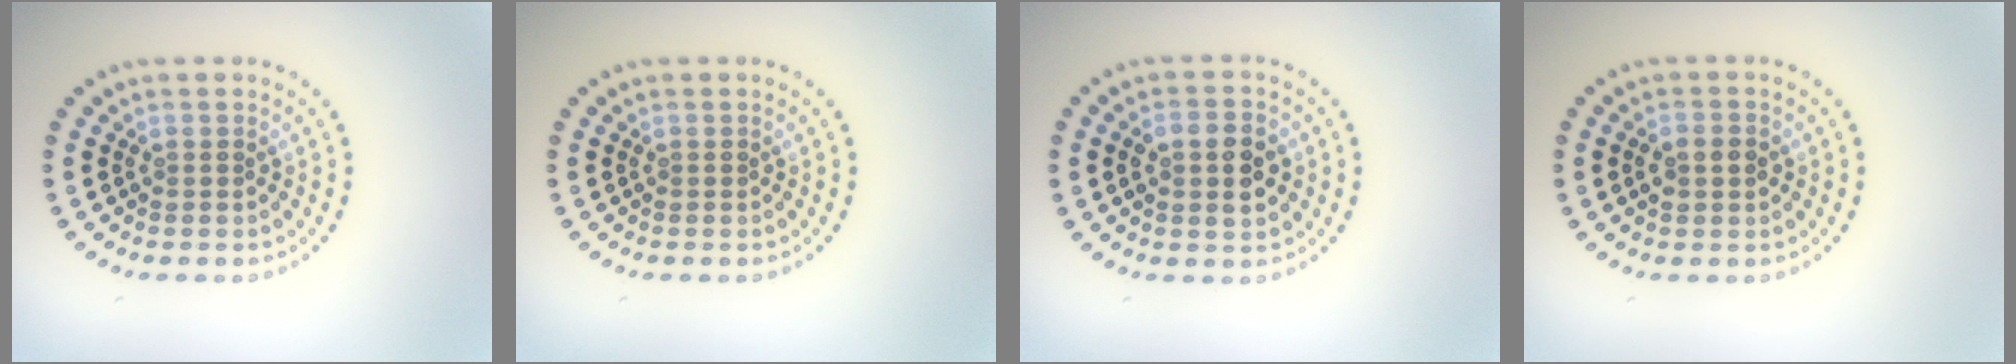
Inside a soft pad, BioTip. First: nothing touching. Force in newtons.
{"total": 0.0}
{"total": 3.8, "press": 3.7, "slide": 0.3}
{"total": 1.8, "press": 1.8, "slide": 0.1}